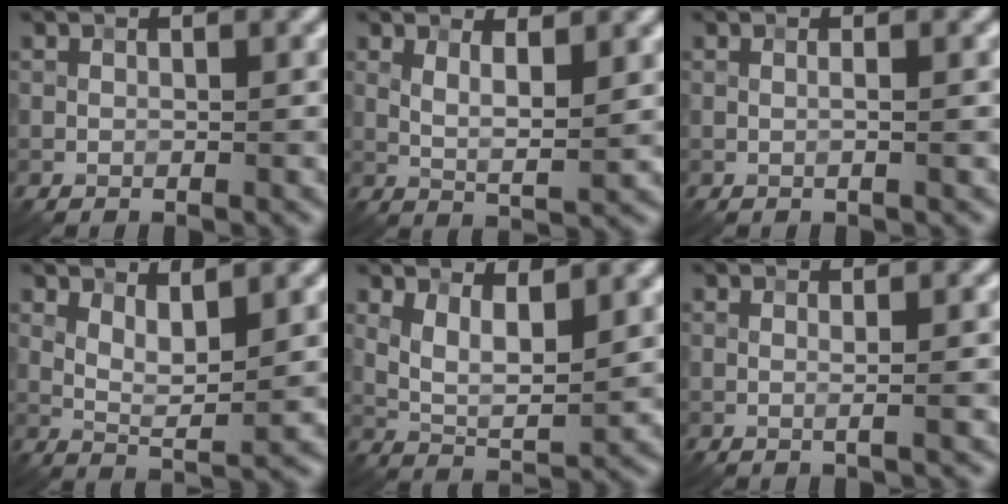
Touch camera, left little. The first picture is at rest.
{"total": 3.4, "force": [1.5, 1.0, 2.9], "torque": [-0.056, -0.007, 0.027]}
{"total": 0.9, "force": [0.1, 0.2, 0.9], "torque": [-0.011, -0.001, -0.005]}
{"total": 3.5, "force": [1.5, 1.0, 3.0], "torque": [-0.060, -0.009, 0.028]}
{"total": 4.6, "force": [2.1, 2.0, 3.7], "torque": [-0.074, -0.008, 0.041]}
{"total": 1.2, "force": [0.0, 0.3, 1.2], "torque": [-0.018, 0.003, -0.006]}